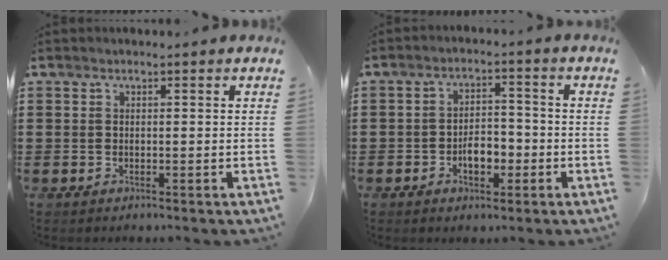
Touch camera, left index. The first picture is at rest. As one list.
[{"total": 4.6, "force": [-1.6, 2.5, 3.5], "torque": [-0.054, 0.004, -0.032]}]